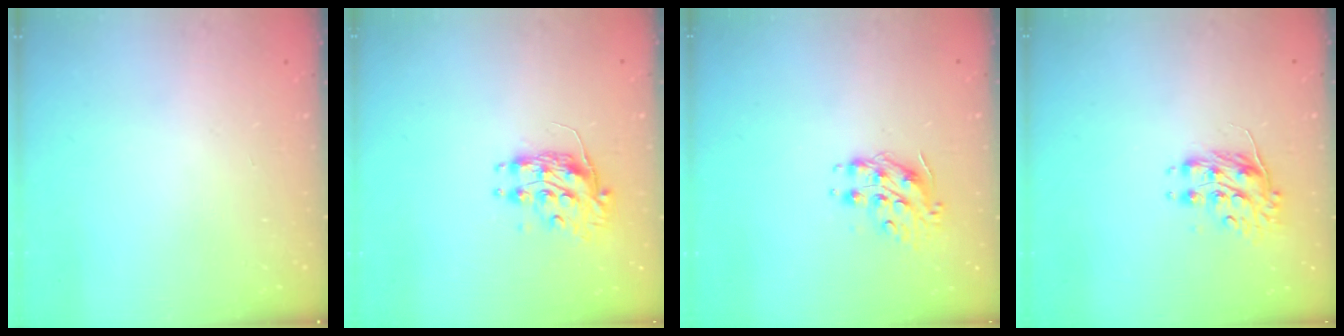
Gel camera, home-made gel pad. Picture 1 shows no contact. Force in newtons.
{"total": 8.8, "press": 8.8, "slide": 0.0}
{"total": 8.4, "press": 8.4, "slide": 0.5}
{"total": 8.0, "press": 8.0, "slide": 0.4}